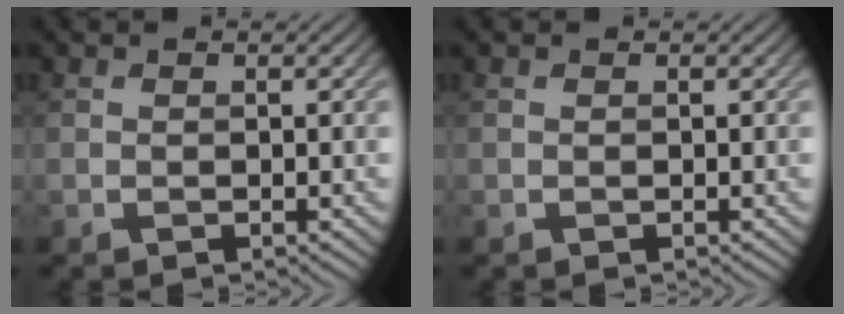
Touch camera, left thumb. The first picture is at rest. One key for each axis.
{"total": 0.0}